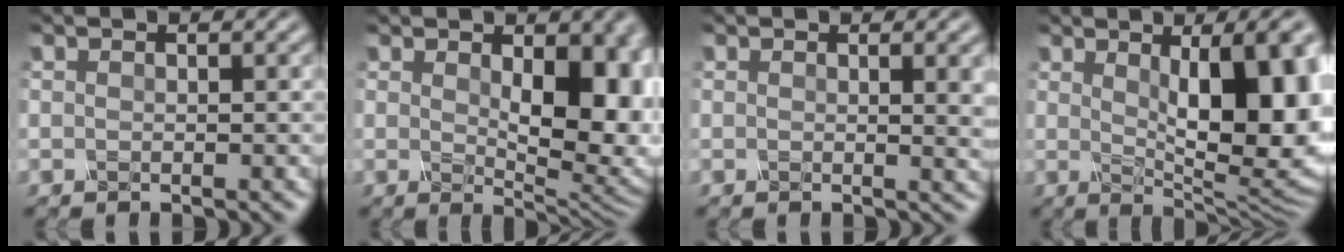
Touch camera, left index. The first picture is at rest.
{"total": 9.1, "force": [0.8, 4.3, 8.0], "torque": [-0.086, 0.001, 0.018]}
{"total": 3.0, "force": [0.6, 1.0, 2.7], "torque": [-0.026, -0.001, 0.009]}
{"total": 11.8, "force": [1.6, 4.0, 11.0], "torque": [-0.126, -0.003, 0.031]}